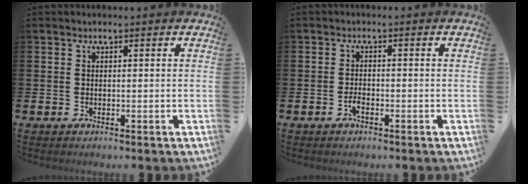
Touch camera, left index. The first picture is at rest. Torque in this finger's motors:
{"motor_torque": [0.27, 0.15, 0.01, 0.02]}